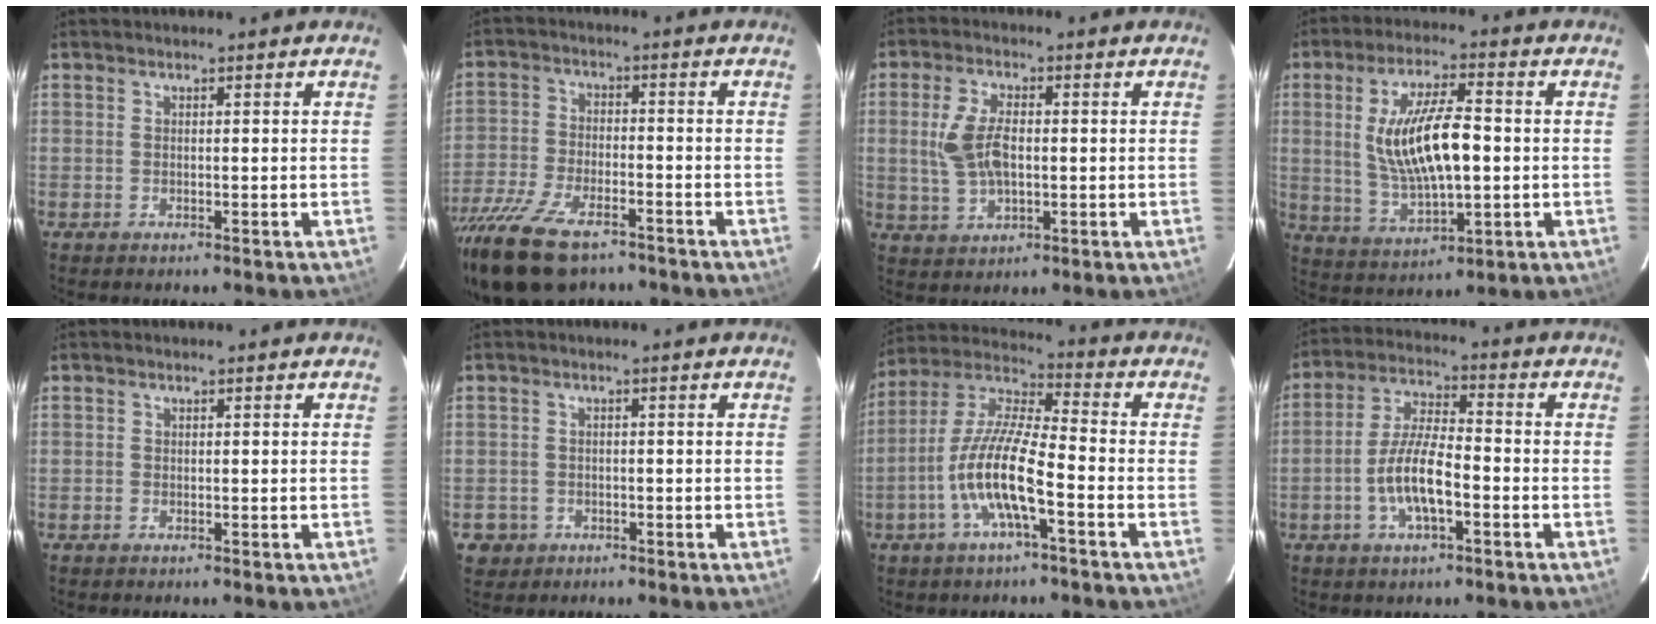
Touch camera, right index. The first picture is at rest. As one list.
[{"total": 16.3, "force": [-11.8, 6.7, 9.0], "torque": [-0.207, -0.037, -0.216]}, {"total": 8.5, "force": [0.3, 4.6, 7.1], "torque": [-0.148, 0.003, 0.013]}, {"total": 14.0, "force": [0.5, 5.0, 13.0], "torque": [-0.248, -0.002, 0.023]}, {"total": 0.0}, {"total": 4.0, "force": [-1.3, 3.7, 0.6], "torque": [-0.024, 0.010, -0.013]}, {"total": 12.2, "force": [-4.8, 2.2, 11.1], "torque": [-0.228, 0.002, -0.096]}, {"total": 9.2, "force": [-3.3, 2.8, 8.1], "torque": [-0.167, 0.005, -0.060]}]